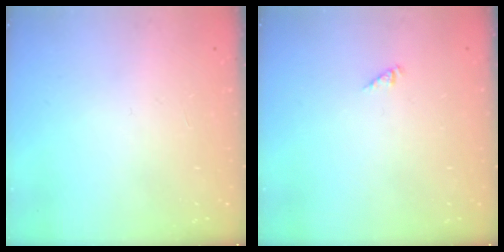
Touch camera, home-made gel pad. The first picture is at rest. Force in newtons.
{"total": 0.0}